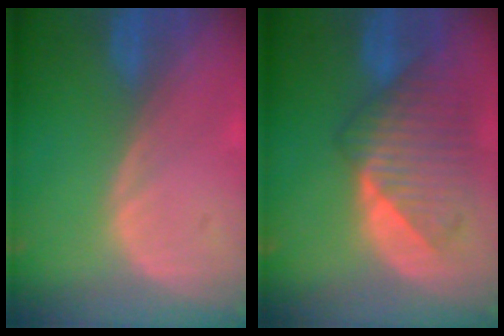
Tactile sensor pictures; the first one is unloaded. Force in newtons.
{"total": 8.9, "press": 8.0, "slide": 3.7}